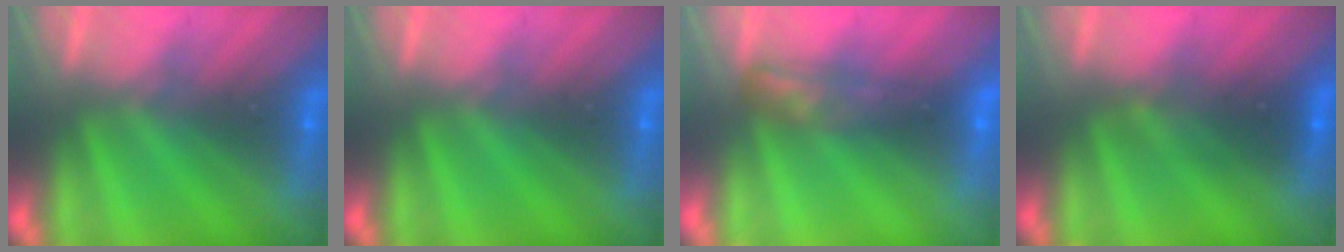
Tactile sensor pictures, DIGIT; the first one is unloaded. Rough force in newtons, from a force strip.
{"total": 0.0}
{"total": 4.4}
{"total": 2.7}